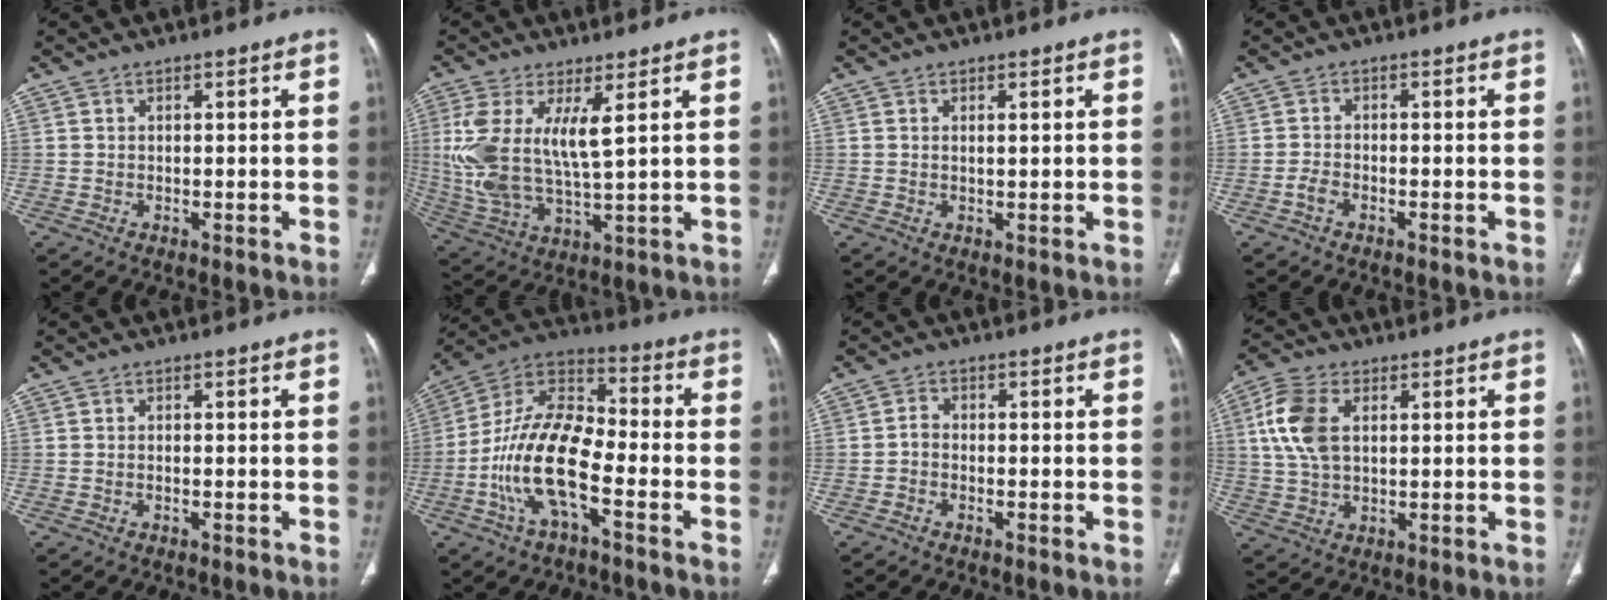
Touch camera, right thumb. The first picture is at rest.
{"total": 13.6, "force": [3.9, 4.9, 12.0], "torque": [-0.272, -0.022, 0.085]}
{"total": 0.8, "force": [0.3, 0.2, 0.7], "torque": [-0.014, -0.001, 0.005]}
{"total": 1.9, "force": [-1.2, 1.0, 1.1], "torque": [-0.025, 0.009, -0.025]}
{"total": 0.0}
{"total": 16.6, "force": [-5.4, 7.2, 13.9], "torque": [-0.259, 0.050, -0.106]}
{"total": 1.6, "force": [-0.9, 1.0, 0.9], "torque": [-0.015, 0.010, -0.023]}
{"total": 9.8, "force": [2.3, 5.9, 7.5], "torque": [-0.163, 0.008, 0.046]}